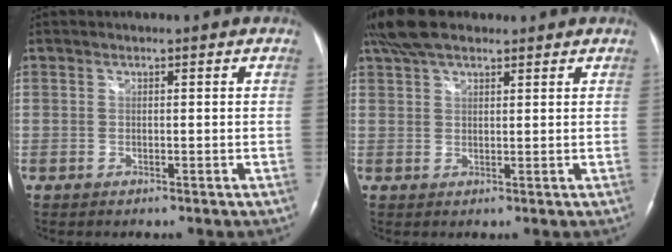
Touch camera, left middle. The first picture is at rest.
{"total": 7.0, "force": [5.4, 2.5, 3.7], "torque": [-0.080, 0.028, 0.102]}